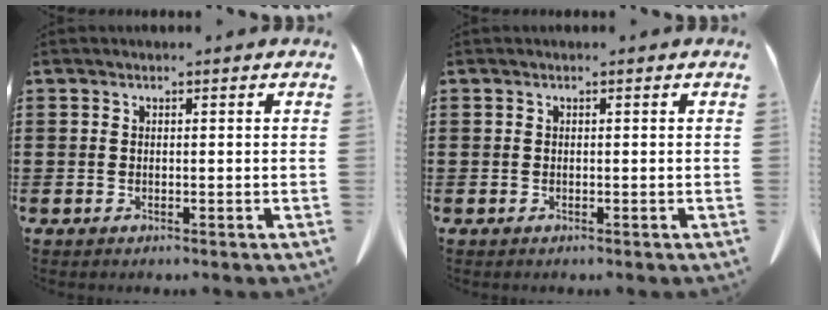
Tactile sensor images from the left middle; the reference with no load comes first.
{"total": 0.0}